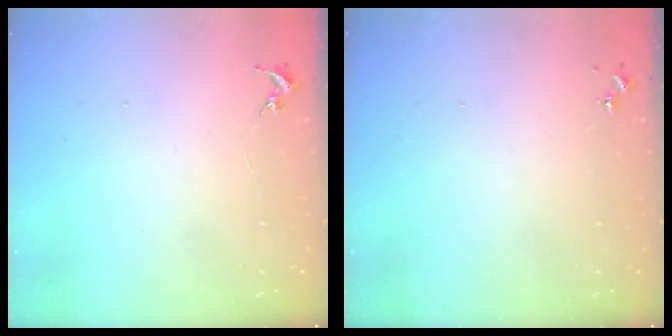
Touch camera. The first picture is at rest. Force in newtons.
{"total": 0.0}